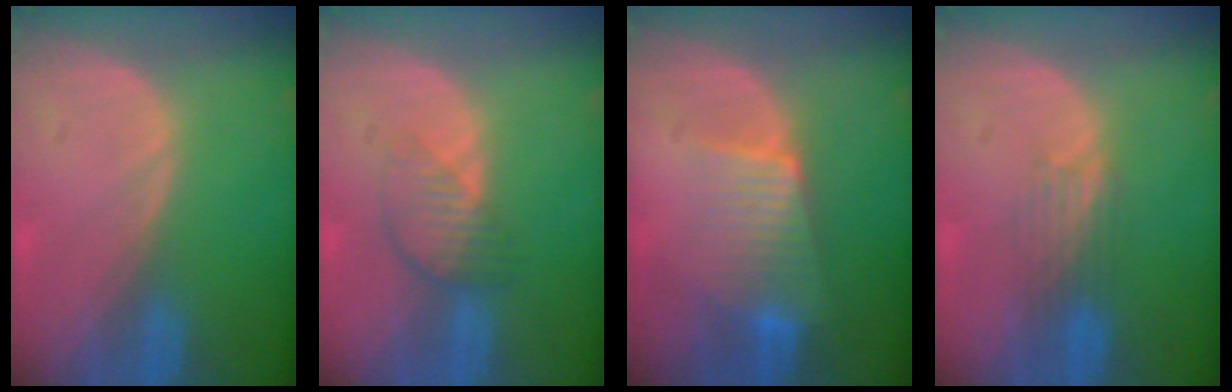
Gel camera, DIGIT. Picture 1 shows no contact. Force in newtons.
{"total": 3.9, "press": 3.7, "slide": 1.4}
{"total": 6.6, "press": 6.2, "slide": 2.4}
{"total": 3.6, "press": 3.0, "slide": 2.0}